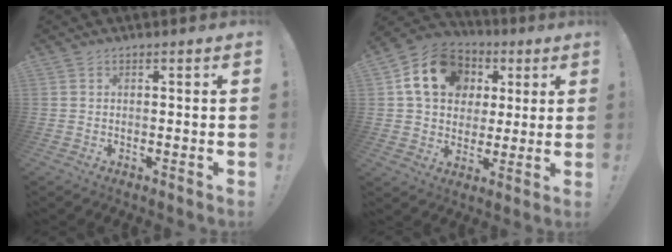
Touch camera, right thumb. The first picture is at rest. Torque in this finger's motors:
{"motor_torque": [-0.14, 0.97, 1.52, 0.12, 0.47]}